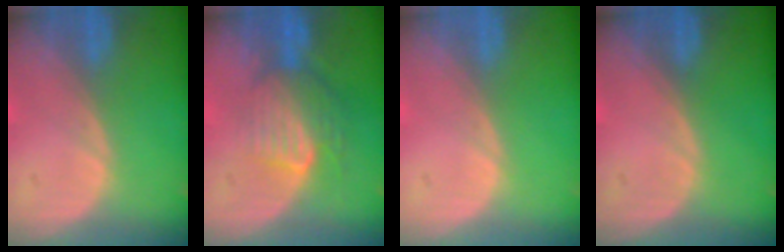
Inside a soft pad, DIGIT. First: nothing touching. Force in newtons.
{"total": 8.0, "press": 7.3, "slide": 3.3}
{"total": 0.0}
{"total": 0.0}